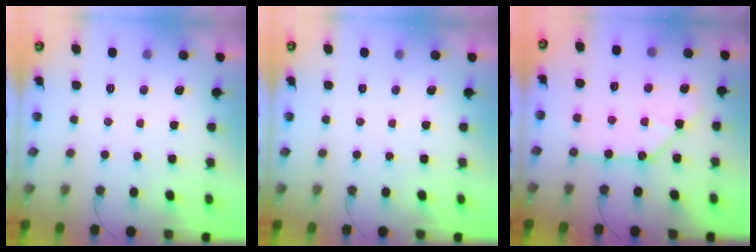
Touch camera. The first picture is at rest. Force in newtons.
{"total": 0.0}
{"total": 9.9, "press": 9.9, "slide": 1.1}